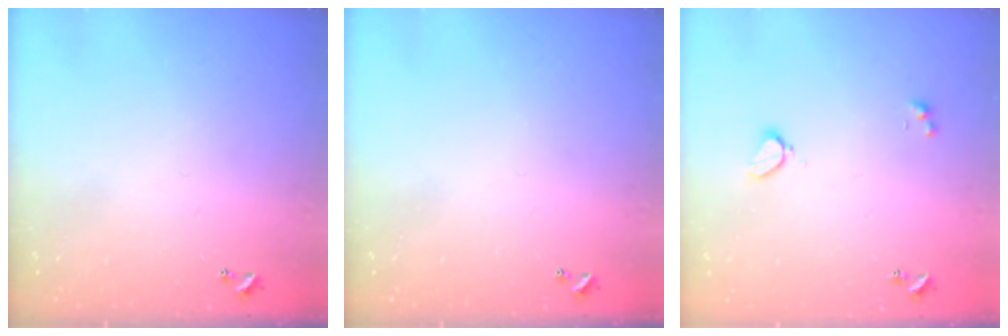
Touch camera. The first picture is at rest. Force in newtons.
{"total": 0.0}
{"total": 2.1, "press": 2.0, "slide": 0.5}